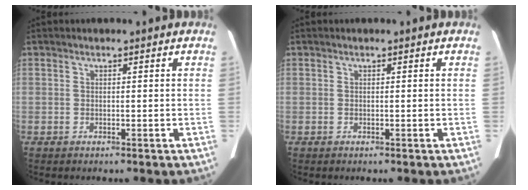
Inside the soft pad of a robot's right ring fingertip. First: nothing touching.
{"total": 0.0}